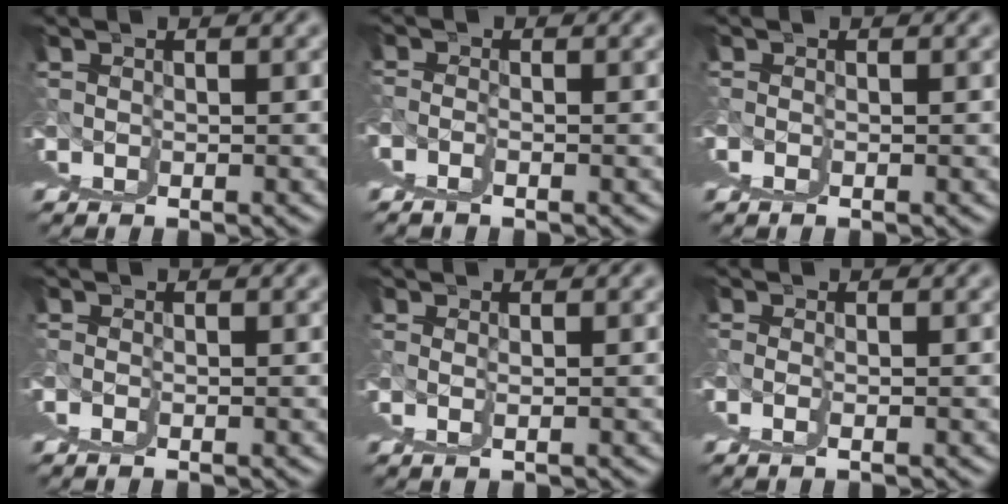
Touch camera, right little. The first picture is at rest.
{"total": 0.9, "force": [0.5, -0.4, 0.6], "torque": [-0.007, 0.010, 0.009]}
{"total": 0.0}
{"total": 0.0}
{"total": 0.0}
{"total": 0.8, "force": [0.3, 0.5, 0.6], "torque": [-0.010, 0.010, 0.003]}